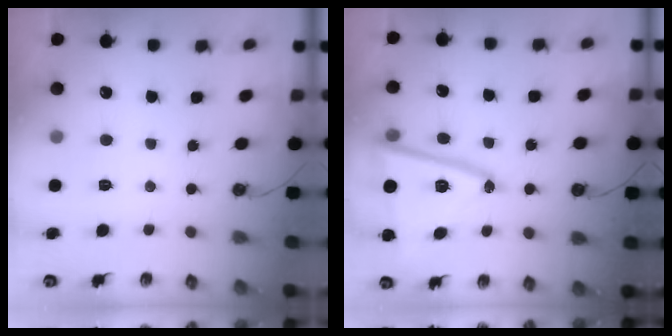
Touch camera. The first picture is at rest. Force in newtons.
{"total": 19.7, "press": 19.7, "slide": 1.4}